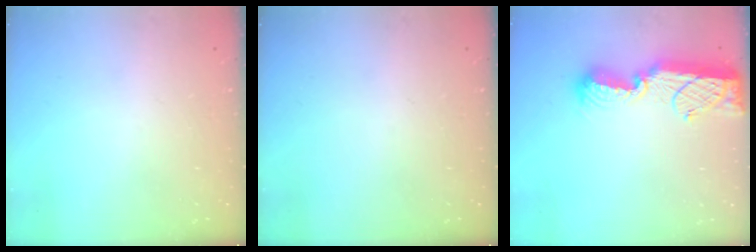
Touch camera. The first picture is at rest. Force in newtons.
{"total": 0.0}
{"total": 13.4, "press": 13.3, "slide": 0.6}